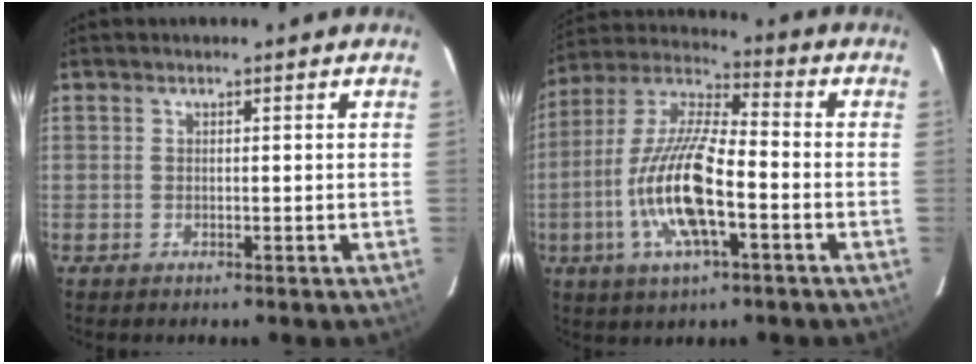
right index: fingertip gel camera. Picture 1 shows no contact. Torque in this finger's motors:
{"motor_torque": [2.14, 0.00, 1.05, 0.21]}